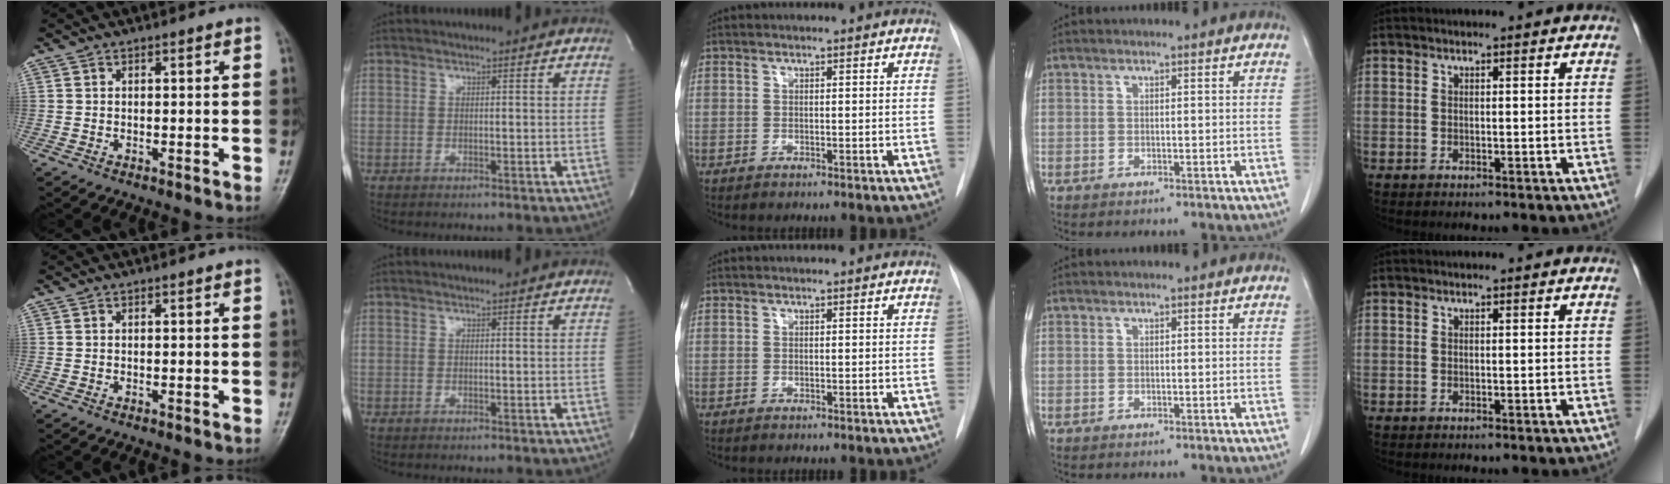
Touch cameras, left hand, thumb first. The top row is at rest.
{}